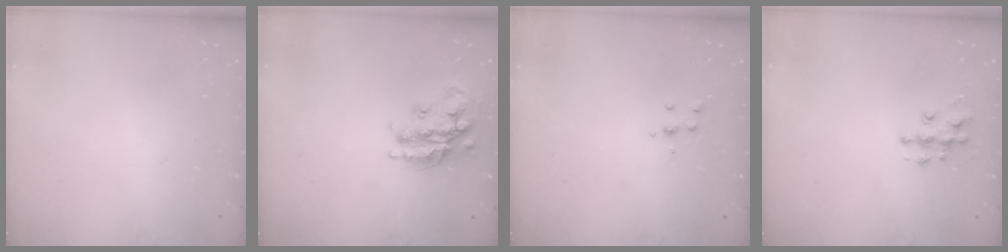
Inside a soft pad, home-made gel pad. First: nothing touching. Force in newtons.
{"total": 18.7, "press": 18.6, "slide": 1.5}
{"total": 4.1, "press": 4.1, "slide": 0.6}
{"total": 8.3, "press": 8.2, "slide": 0.5}